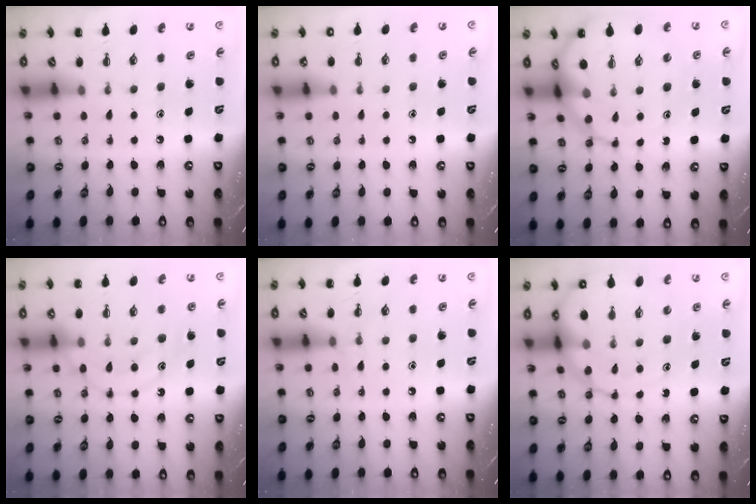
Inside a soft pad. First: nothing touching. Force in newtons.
{"total": 1.3, "press": 1.3, "slide": 0.1}
{"total": 12.5, "press": 12.2, "slide": 2.8}
{"total": 13.4, "press": 13.3, "slide": 0.9}
{"total": 6.1, "press": 5.8, "slide": 1.9}
{"total": 14.0, "press": 13.7, "slide": 3.2}